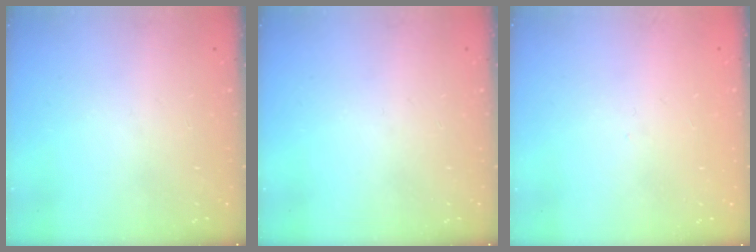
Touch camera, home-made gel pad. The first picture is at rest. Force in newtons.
{"total": 0.0}
{"total": 0.0}